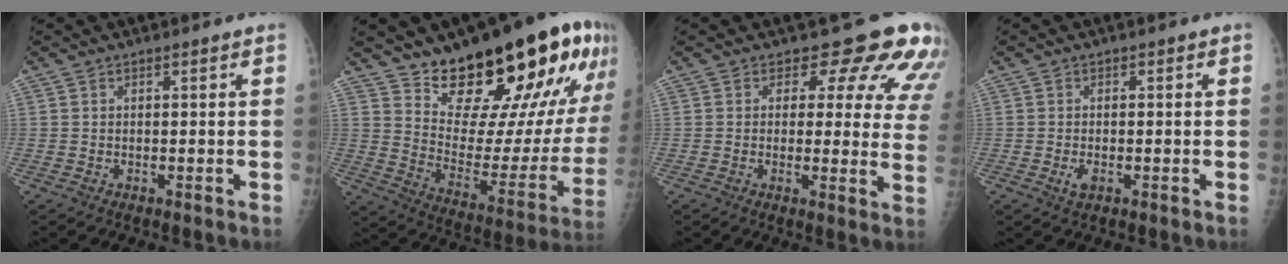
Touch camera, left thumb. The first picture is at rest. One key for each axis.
{"total": 27.7, "fx": 19.9, "fy": 10.5, "fz": 16.2, "tx": -0.203, "ty": -0.104, "tz": 0.290}
{"total": 12.3, "fx": 9.7, "fy": 5.7, "fz": 4.9, "tx": -0.004, "ty": -0.054, "tz": 0.080}
{"total": 2.1, "fx": -0.8, "fy": 1.2, "fz": 1.5, "tx": -0.027, "ty": -0.001, "tz": -0.014}